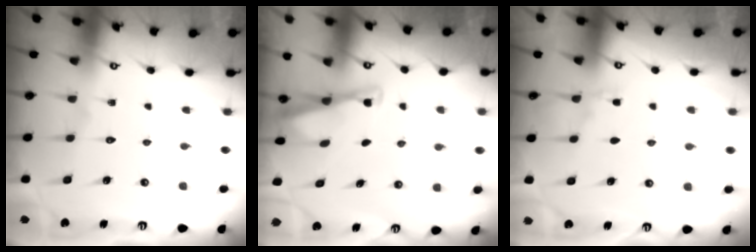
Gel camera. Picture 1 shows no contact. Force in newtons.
{"total": 3.2, "press": 3.1, "slide": 0.4}
{"total": 2.7, "press": 2.6, "slide": 0.4}